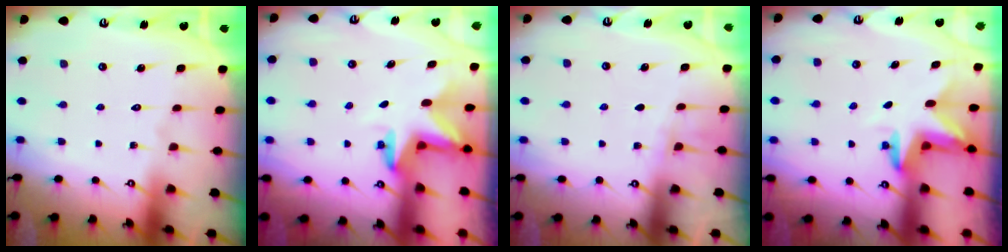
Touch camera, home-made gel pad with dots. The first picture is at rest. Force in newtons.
{"total": 2.9, "press": 2.9, "slide": 0.2}
{"total": 3.1, "press": 2.8, "slide": 1.2}
{"total": 3.4, "press": 3.4, "slide": 0.1}